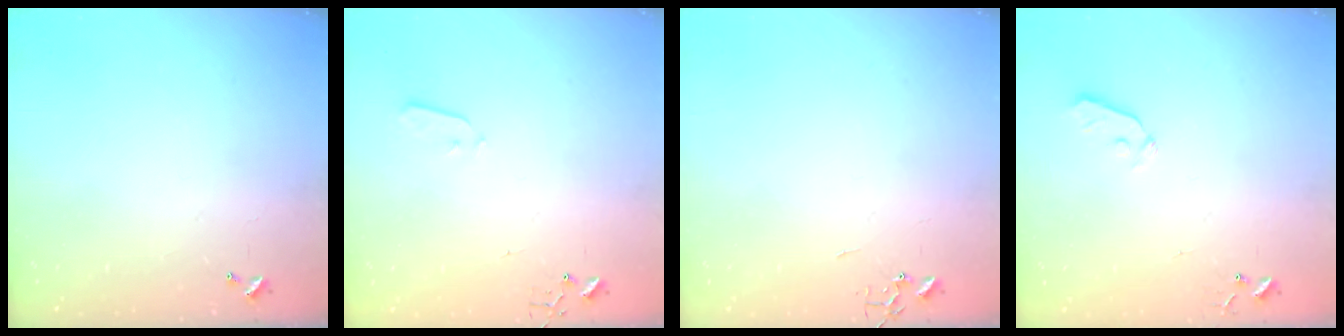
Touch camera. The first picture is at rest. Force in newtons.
{"total": 3.3, "press": 3.2, "slide": 0.7}
{"total": 0.0}
{"total": 3.3, "press": 3.2, "slide": 0.7}